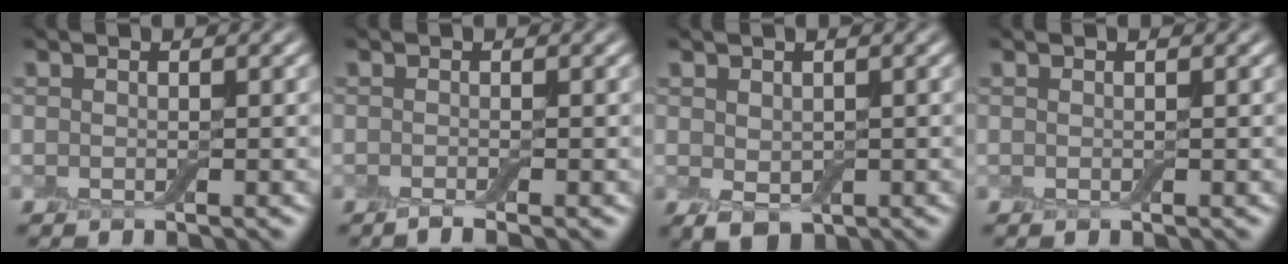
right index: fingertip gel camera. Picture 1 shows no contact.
{"total": 1.4, "force": [-0.9, 0.2, 1.1], "torque": [-0.011, -0.002, -0.021]}
{"total": 1.9, "force": [0.0, 1.4, 1.3], "torque": [-0.023, -0.005, 0.005]}
{"total": 0.0}